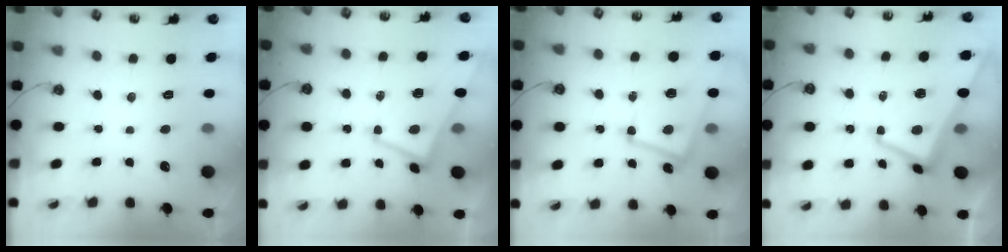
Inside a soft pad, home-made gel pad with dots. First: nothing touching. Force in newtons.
{"total": 2.9, "press": 2.8, "slide": 0.9}
{"total": 10.6, "press": 10.4, "slide": 1.9}
{"total": 7.3, "press": 7.1, "slide": 1.5}